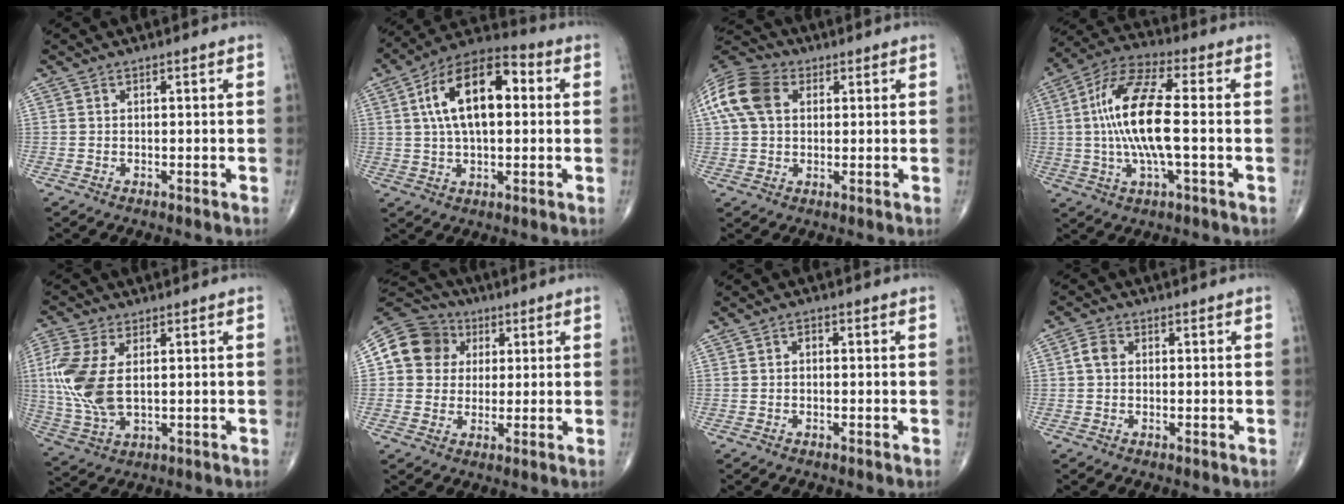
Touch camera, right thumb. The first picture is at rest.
{"total": 16.5, "force": [3.1, 8.2, 14.0], "torque": [-0.236, 0.026, 0.044]}
{"total": 13.0, "force": [3.5, 9.2, 8.5], "torque": [-0.180, 0.022, 0.057]}
{"total": 15.5, "force": [-0.1, 4.7, 14.8], "torque": [-0.307, 0.021, -0.008]}
{"total": 12.5, "force": [1.7, 6.8, 10.4], "torque": [-0.255, -0.003, 0.040]}
{"total": 11.1, "force": [2.5, 10.1, 3.8], "torque": [-0.050, 0.012, 0.035]}
{"total": 1.1, "force": [0.0, 0.7, 0.8], "torque": [-0.012, 0.004, -0.003]}
{"total": 2.6, "force": [0.2, 2.0, 1.7], "torque": [-0.032, 0.006, 0.000]}